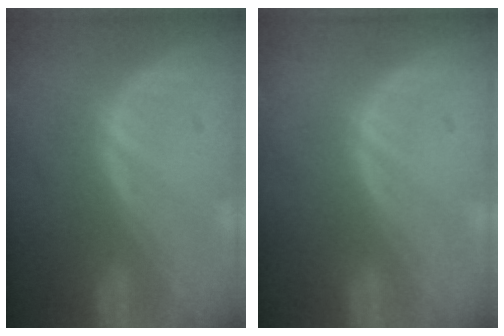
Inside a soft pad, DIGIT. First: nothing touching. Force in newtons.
{"total": 0.0}